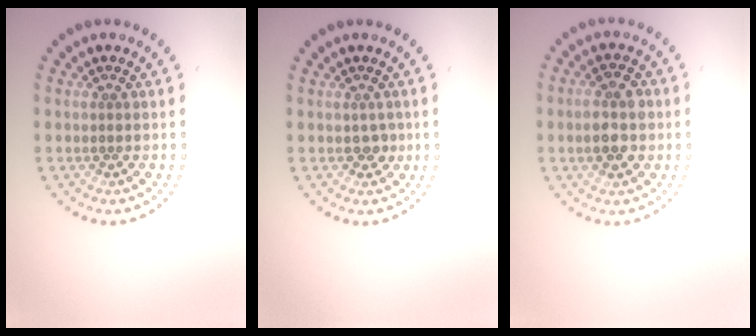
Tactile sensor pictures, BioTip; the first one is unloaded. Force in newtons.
{"total": 1.0, "press": 0.9, "slide": 0.4}
{"total": 3.5, "press": 3.5, "slide": 0.1}